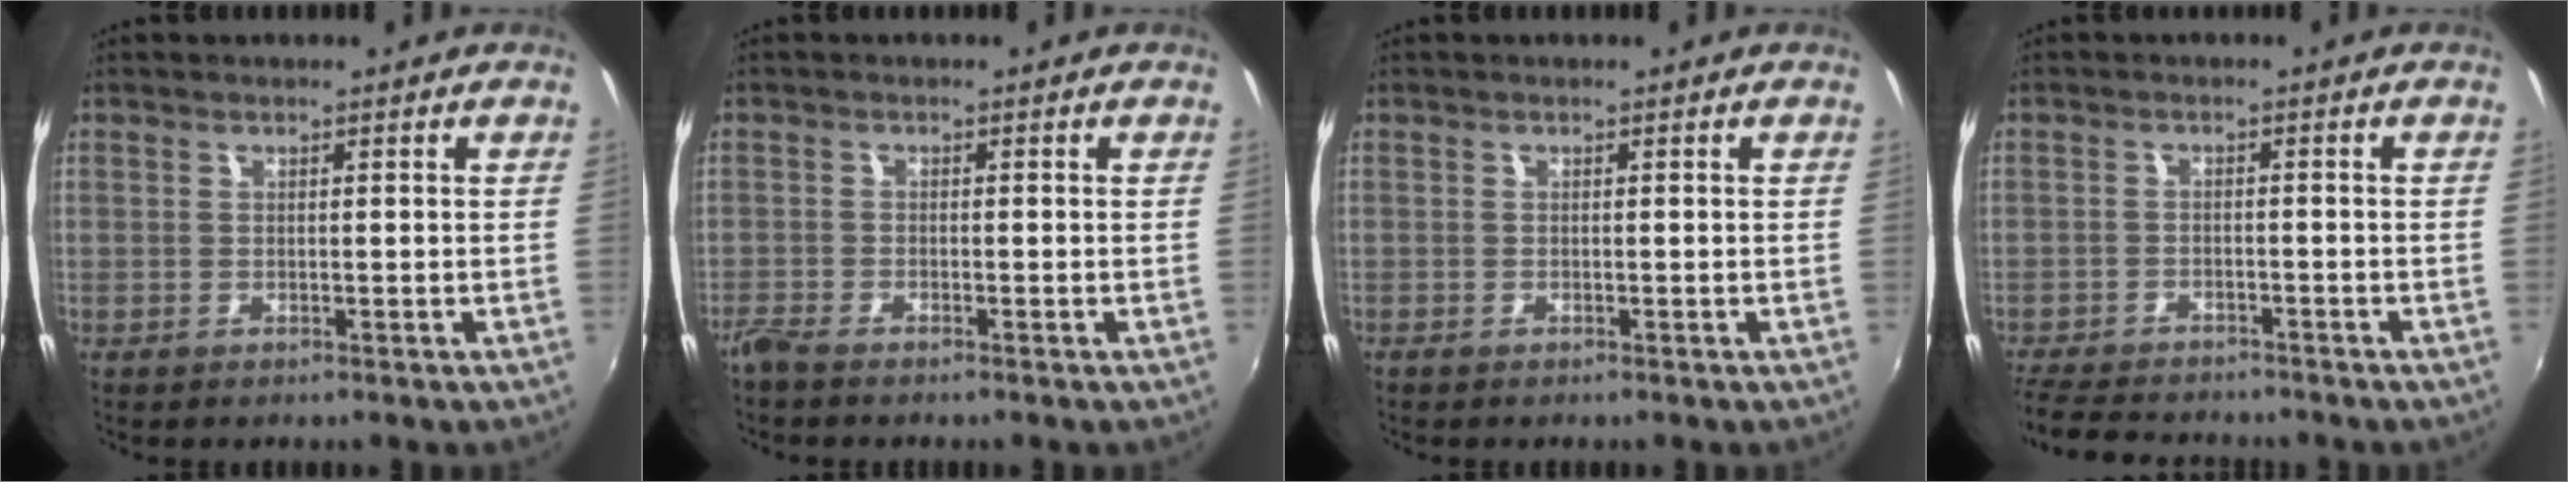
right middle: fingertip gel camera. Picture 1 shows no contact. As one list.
[{"total": 2.5, "force": [-2.3, 0.2, 1.0], "torque": [-0.030, -0.010, -0.047]}, {"total": 0.0}, {"total": 10.0, "force": [-9.0, 2.9, 3.4], "torque": [-0.097, -0.012, -0.147]}]